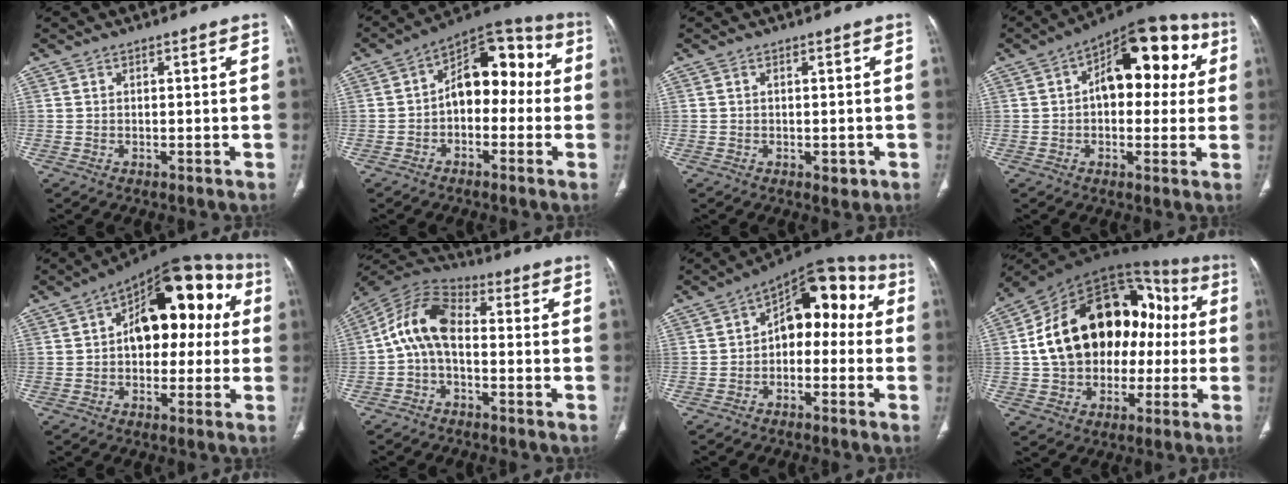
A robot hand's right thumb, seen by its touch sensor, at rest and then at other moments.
{"total": 13.2, "force": [-0.4, 8.4, 10.2], "torque": [-0.103, 0.052, -0.023]}
{"total": 2.0, "force": [-0.5, 1.2, 1.6], "torque": [-0.016, -0.001, -0.003]}
{"total": 17.9, "force": [3.8, 9.9, 14.4], "torque": [-0.147, 0.032, 0.045]}
{"total": 19.3, "force": [3.0, 10.9, 15.6], "torque": [-0.172, 0.045, 0.035]}
{"total": 10.3, "force": [-0.9, 6.0, 8.4], "torque": [-0.154, 0.033, -0.032]}
{"total": 13.2, "force": [0.2, 8.3, 10.3], "torque": [-0.091, 0.054, -0.014]}
{"total": 26.3, "force": [0.7, 18.2, 19.1], "torque": [-0.283, 0.052, 0.016]}